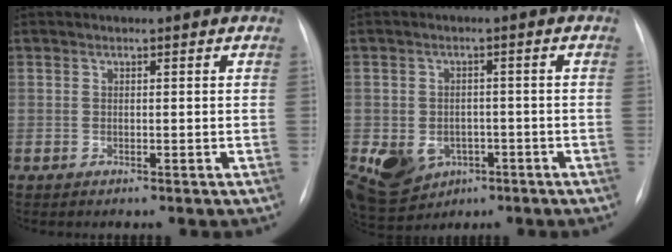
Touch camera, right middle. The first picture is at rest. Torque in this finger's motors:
{"motor_torque": [1.14, -0.91, 0.48, 0.09]}